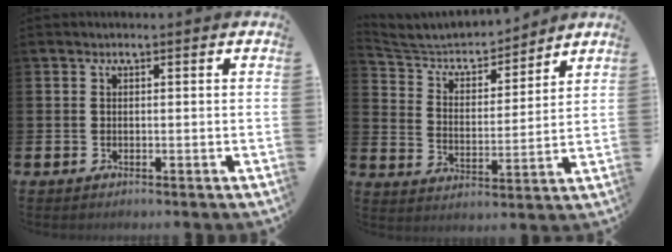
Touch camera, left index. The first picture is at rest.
{"total": 5.8, "force": [5.6, 1.5, 1.0], "torque": [-0.052, -0.042, 0.092]}